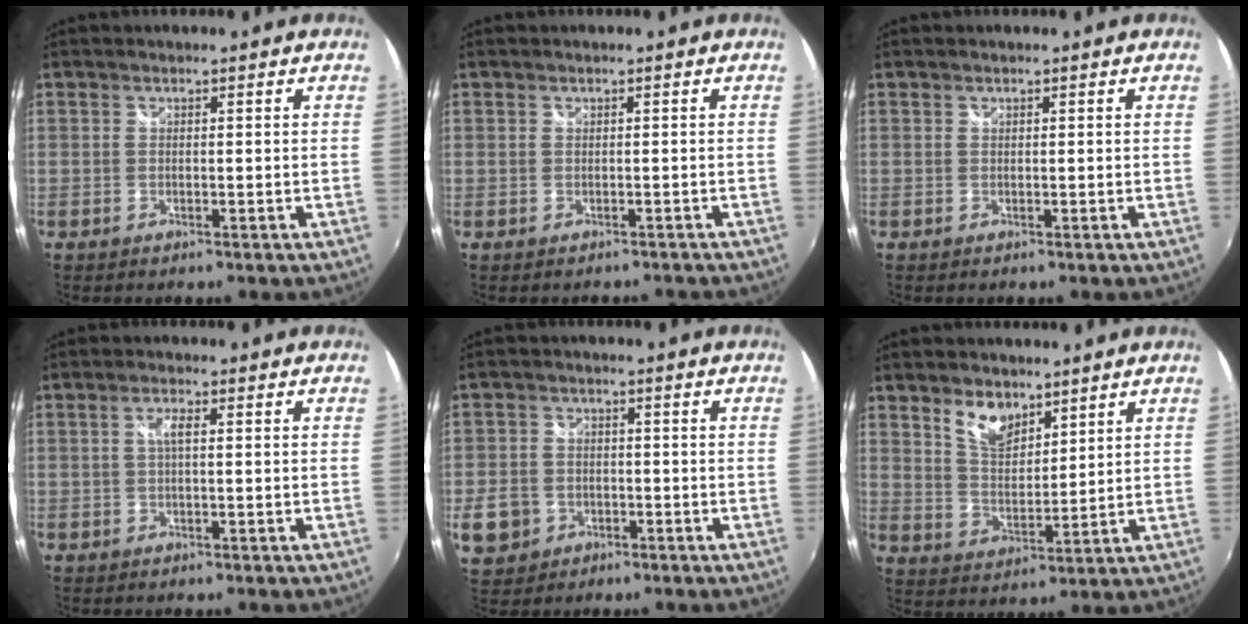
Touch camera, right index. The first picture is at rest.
{"total": 1.5, "force": [-0.9, 1.1, 0.1], "torque": [0.000, 0.005, -0.009]}
{"total": 0.0}
{"total": 2.1, "force": [0.2, 0.3, 2.0], "torque": [-0.039, 0.003, 0.002]}
{"total": 8.3, "force": [-2.9, 7.2, 2.9], "torque": [-0.089, 0.014, -0.043]}
{"total": 8.1, "force": [5.4, 4.2, 4.3], "torque": [-0.071, 0.005, 0.106]}